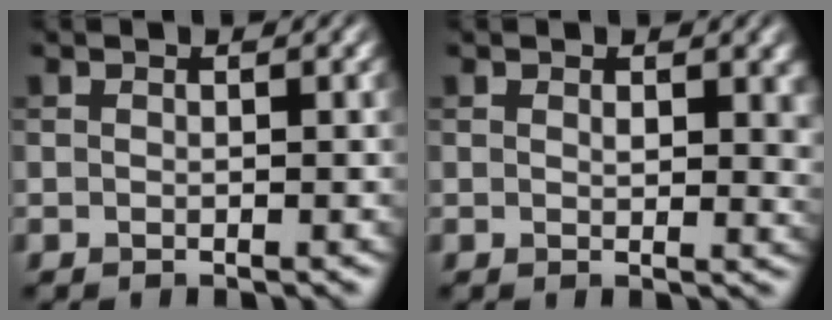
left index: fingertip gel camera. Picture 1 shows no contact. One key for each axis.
{"total": 2.9, "fx": 0.9, "fy": 1.5, "fz": 2.3, "tx": -0.027, "ty": -0.004, "tz": 0.016}